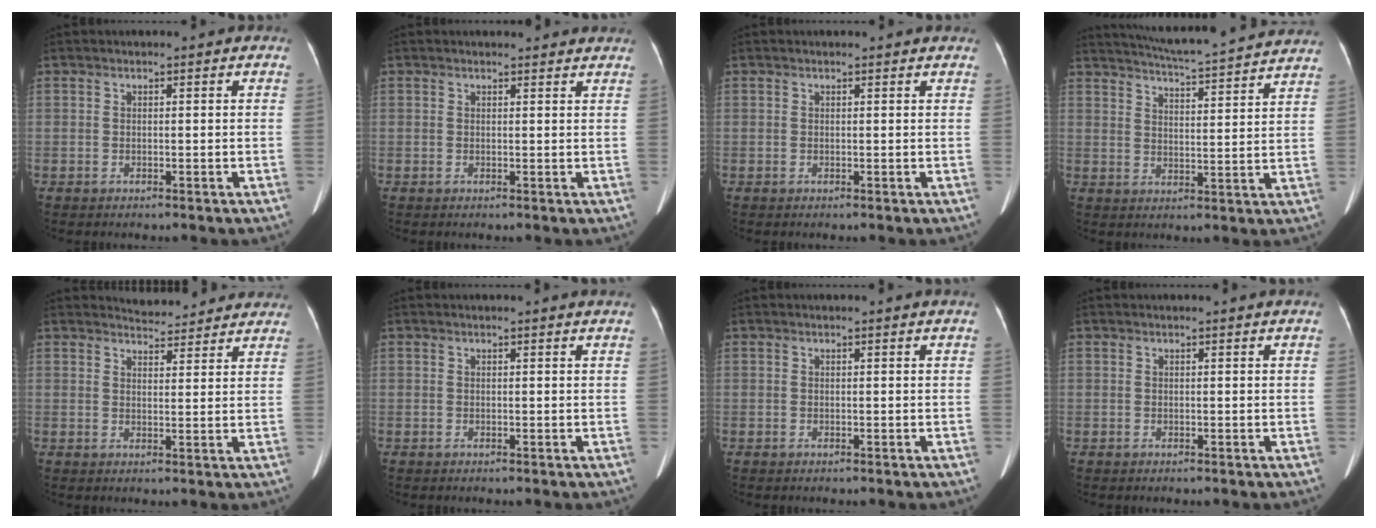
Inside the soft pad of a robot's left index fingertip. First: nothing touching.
{"total": 4.6, "force": [4.4, 0.8, 0.8], "torque": [-0.008, 0.005, 0.039]}
{"total": 1.9, "force": [1.9, 0.3, 0.3], "torque": [-0.014, 0.006, 0.013]}
{"total": 19.6, "force": [18.4, 0.6, 6.9], "torque": [-0.114, -0.011, 0.234]}
{"total": 7.5, "force": [7.3, 1.5, 0.7], "torque": [-0.002, 0.004, 0.077]}
{"total": 1.5, "force": [1.4, -0.4, 0.4], "torque": [-0.018, -0.007, 0.013]}
{"total": 0.6, "force": [0.5, -0.2, 0.2], "torque": [-0.012, -0.007, 0.010]}
{"total": 1.1, "force": [1.0, -0.3, 0.3], "torque": [-0.016, -0.005, 0.015]}